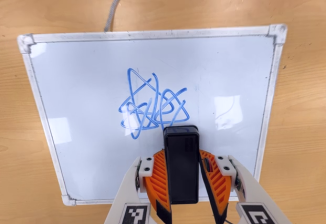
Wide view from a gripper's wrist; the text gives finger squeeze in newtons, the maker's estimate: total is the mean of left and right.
{"total": 5.6, "left": 5.3, "right": 6.0}